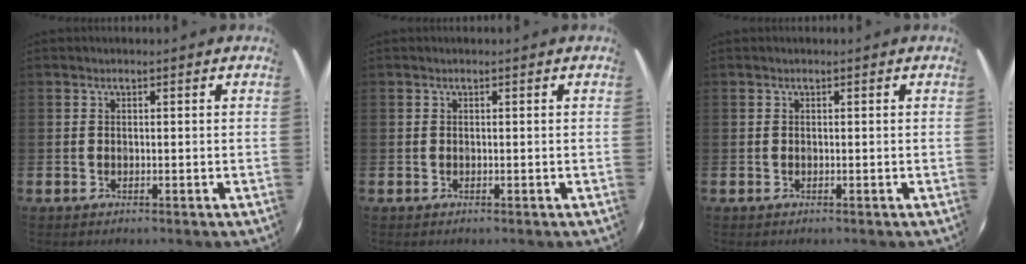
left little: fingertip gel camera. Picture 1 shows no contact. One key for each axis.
{"total": 0.0}
{"total": 0.0}